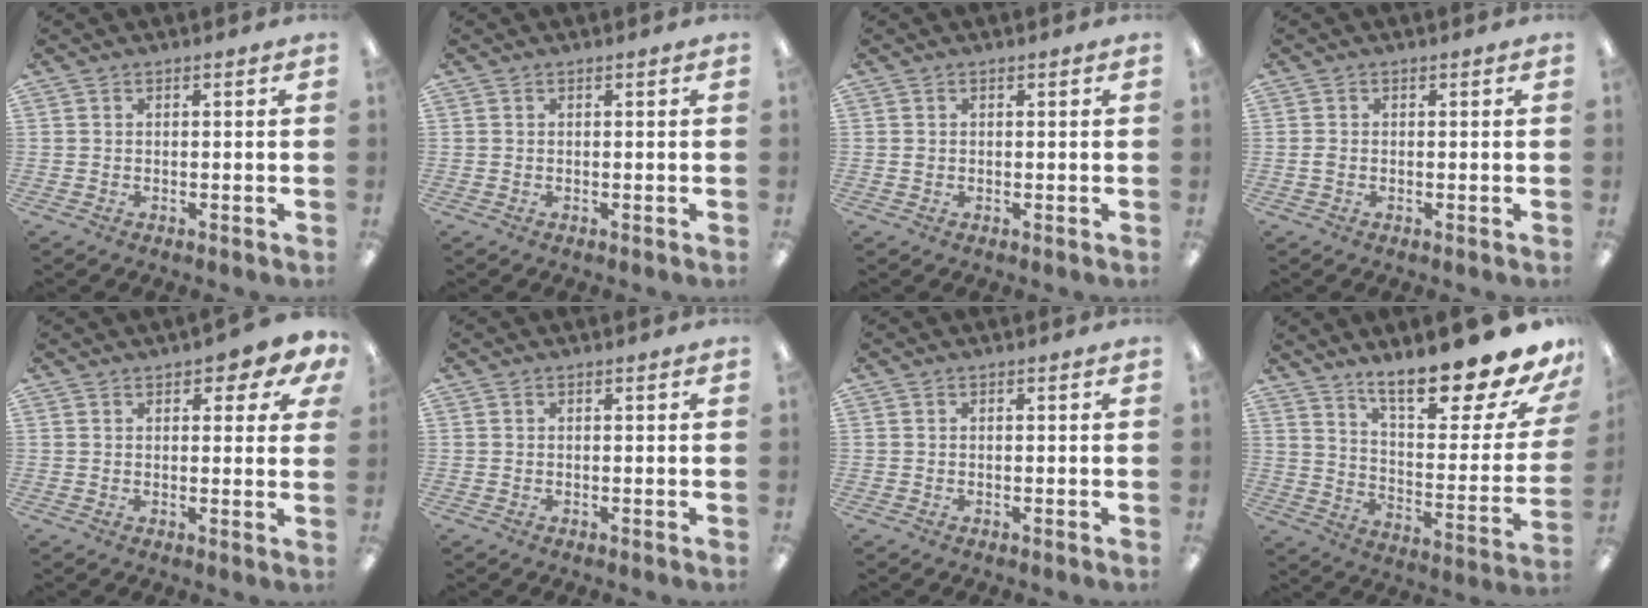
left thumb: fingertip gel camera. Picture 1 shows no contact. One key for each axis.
{"total": 0.0}
{"total": 0.5, "fx": 0.1, "fy": 0.5, "fz": 0.2, "tx": -0.004, "ty": 0.004, "tz": 0.001}
{"total": 1.0, "fx": -0.2, "fy": 0.7, "fz": 0.8, "tx": -0.015, "ty": 0.002, "tz": -0.004}
{"total": 4.5, "fx": 2.5, "fy": 2.0, "fz": 3.1, "tx": -0.032, "ty": -0.007, "tz": 0.040}
{"total": 0.0}
{"total": 0.0}
{"total": 20.9, "fx": 16.8, "fy": 4.6, "fz": 11.5, "tx": -0.161, "ty": -0.131, "tz": 0.273}